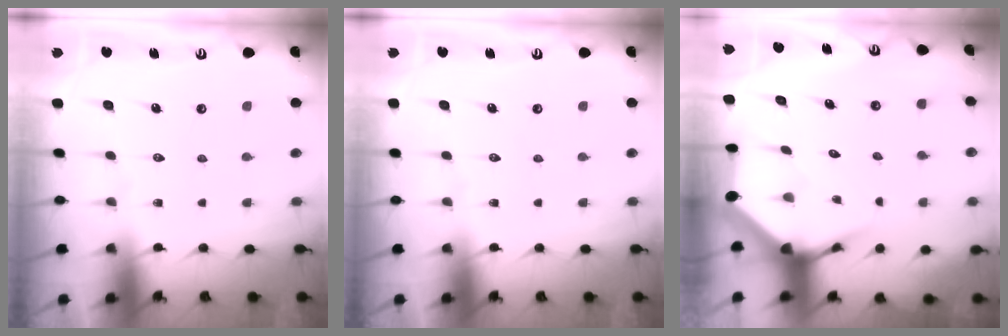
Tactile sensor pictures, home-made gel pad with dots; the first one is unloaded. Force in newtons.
{"total": 0.0}
{"total": 4.7, "press": 4.6, "slide": 0.5}